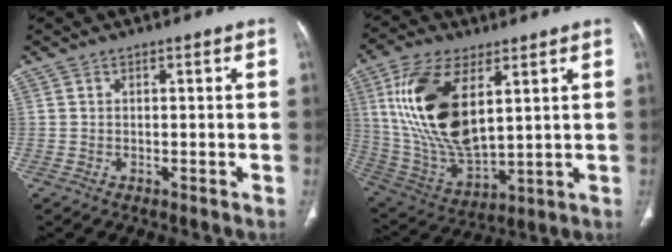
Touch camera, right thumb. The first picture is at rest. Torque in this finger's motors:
{"motor_torque": [1.54, 3.47, 2.25, 0.42, 0.30]}